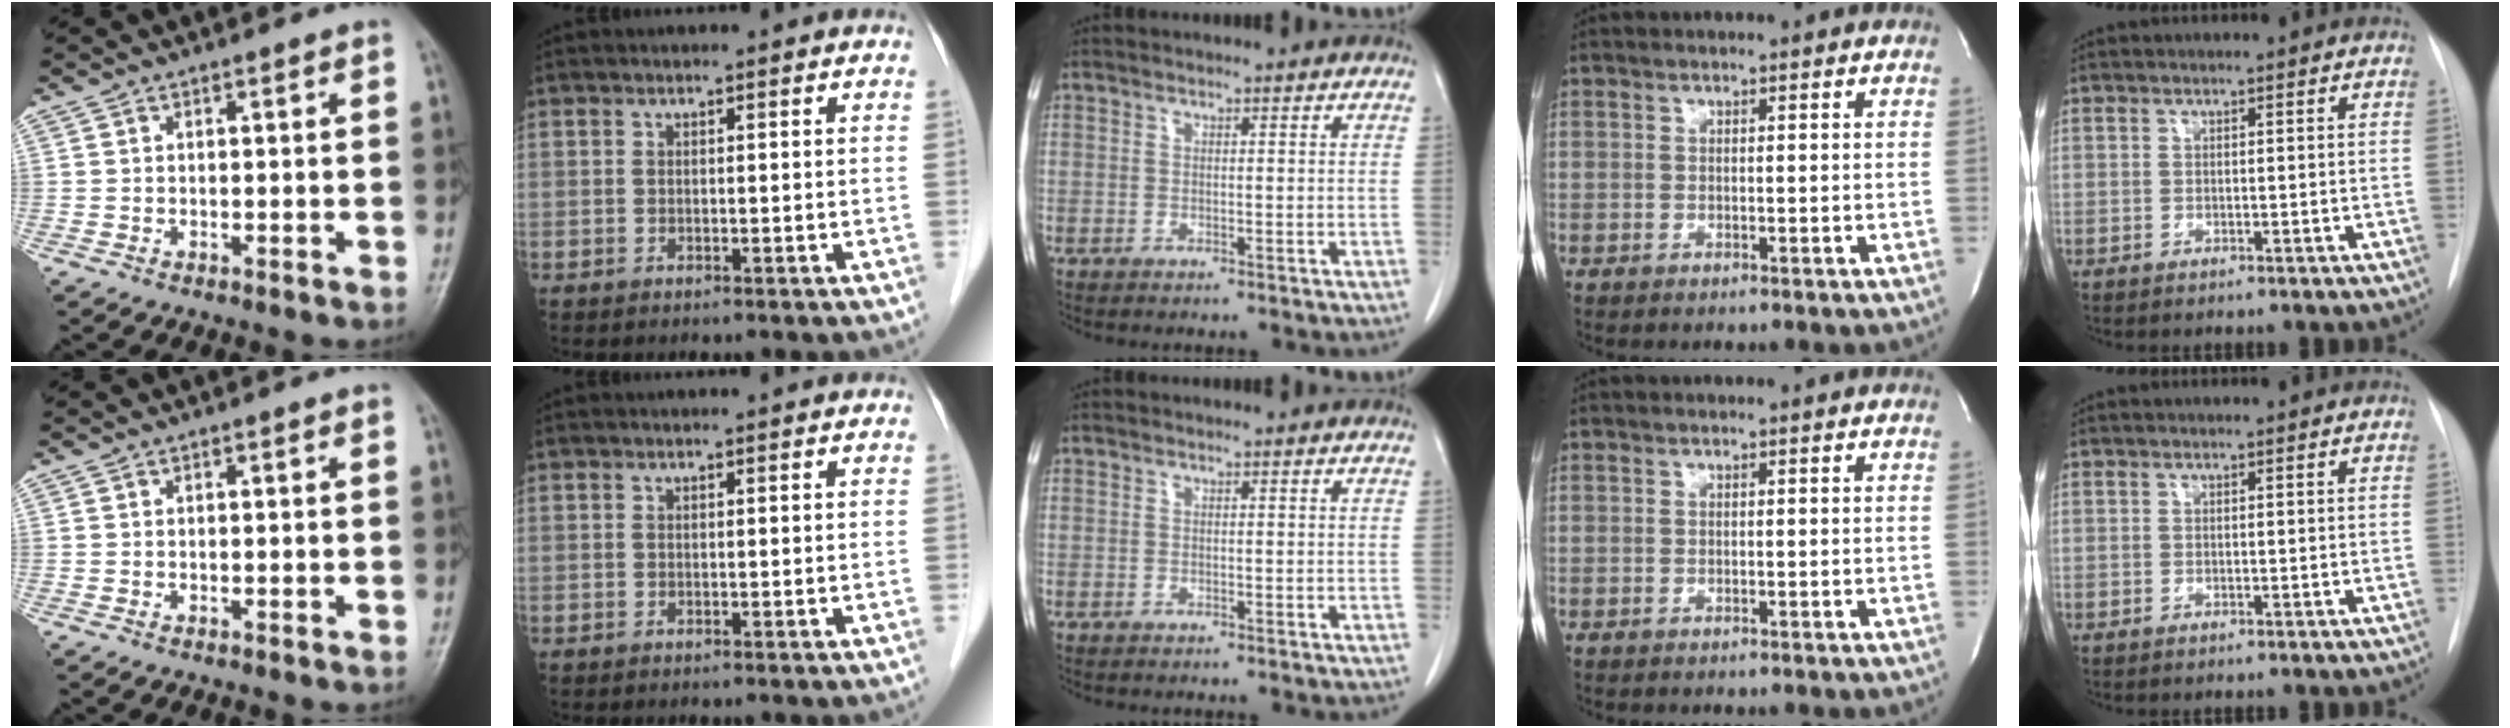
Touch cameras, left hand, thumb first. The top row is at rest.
{}